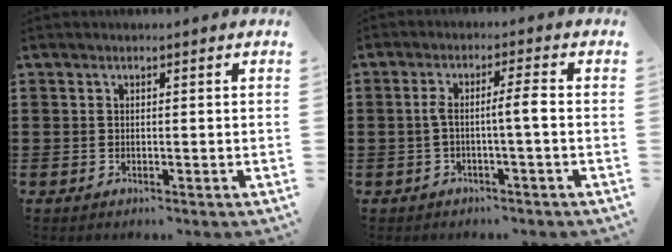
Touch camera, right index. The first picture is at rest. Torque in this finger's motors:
{"motor_torque": [0.79, -0.46, 0.10, 0.11]}